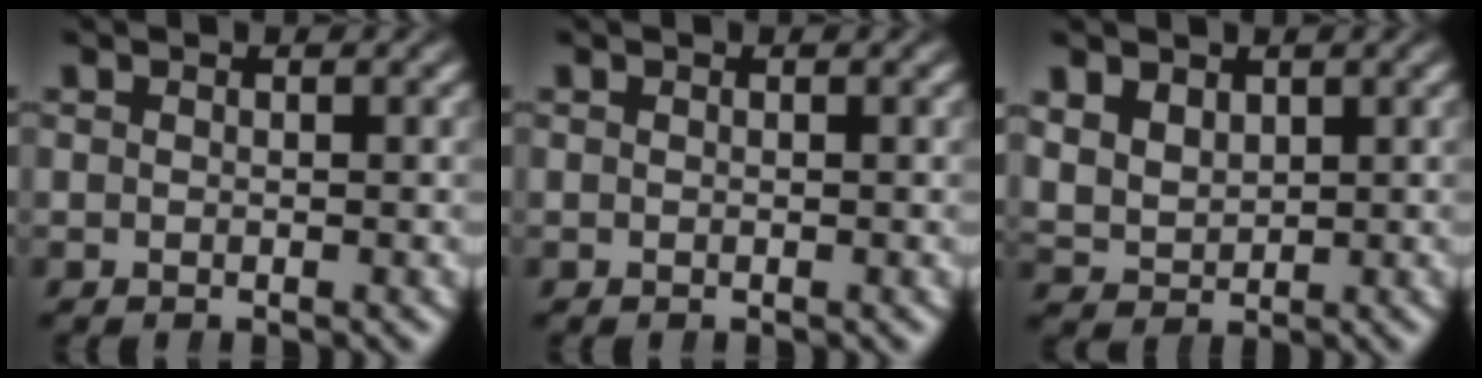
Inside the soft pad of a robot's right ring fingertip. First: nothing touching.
{"total": 0.0}
{"total": 4.1, "force": [1.3, 3.6, 1.6], "torque": [-0.055, -0.011, 0.031]}